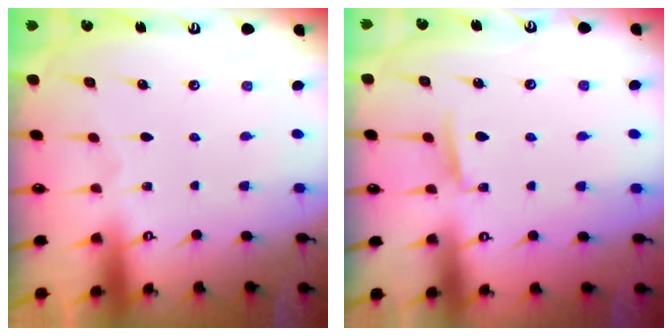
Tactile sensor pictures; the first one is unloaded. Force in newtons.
{"total": 4.4, "press": 4.4, "slide": 0.8}